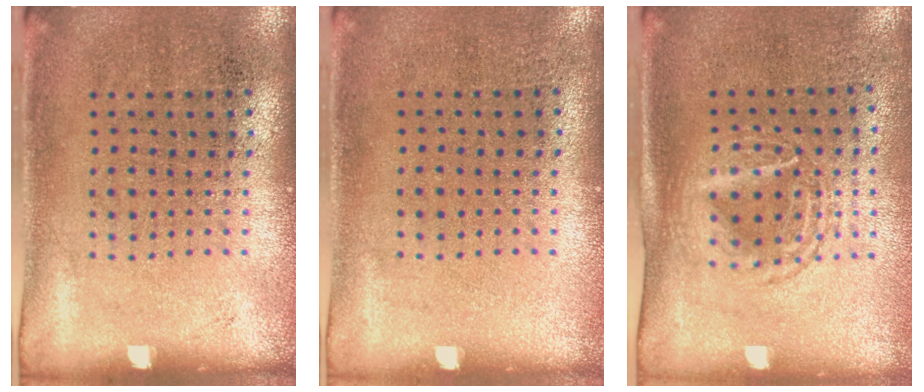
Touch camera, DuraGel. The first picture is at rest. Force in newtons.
{"total": 0.0}
{"total": 1.6, "press": 1.3, "slide": 0.8}